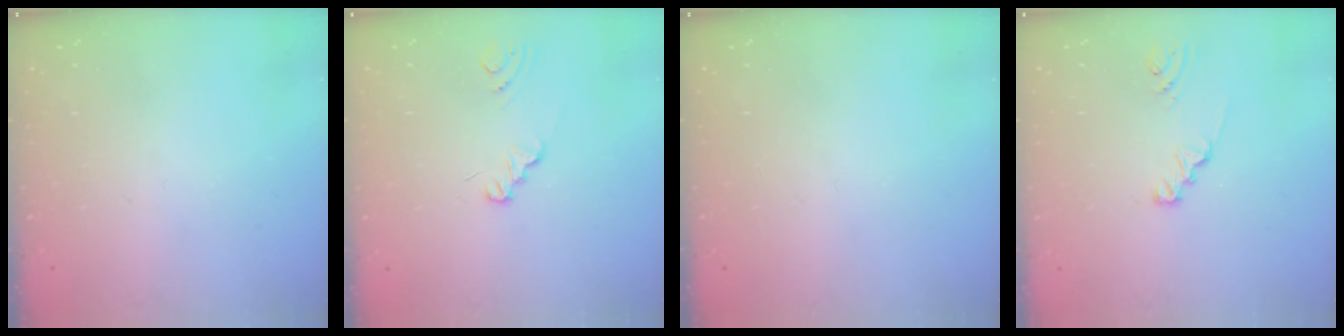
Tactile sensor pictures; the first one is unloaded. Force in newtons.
{"total": 1.1, "press": 1.1, "slide": 0.1}
{"total": 0.0}
{"total": 2.2, "press": 2.2, "slide": 0.2}